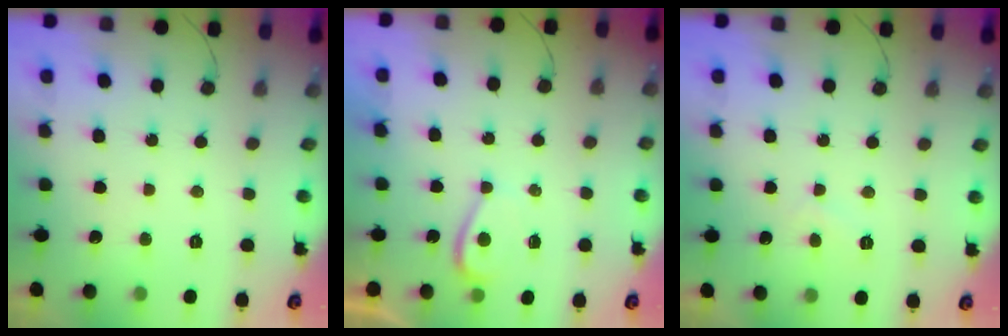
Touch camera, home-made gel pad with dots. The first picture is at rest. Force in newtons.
{"total": 1.4, "press": 1.3, "slide": 0.5}
{"total": 2.1, "press": 2.0, "slide": 0.5}